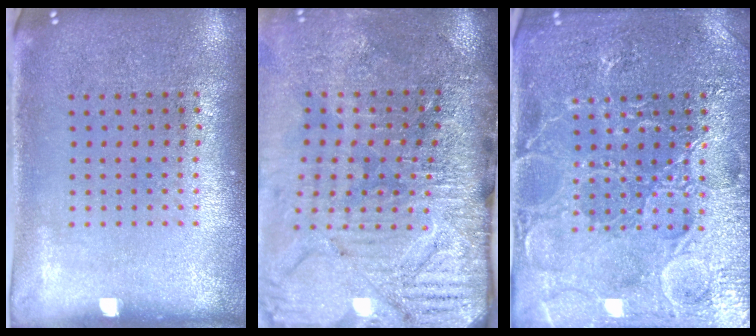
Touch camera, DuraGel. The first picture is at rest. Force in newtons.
{"total": 4.4, "press": 3.8, "slide": 2.2}
{"total": 4.5, "press": 4.4, "slide": 0.9}